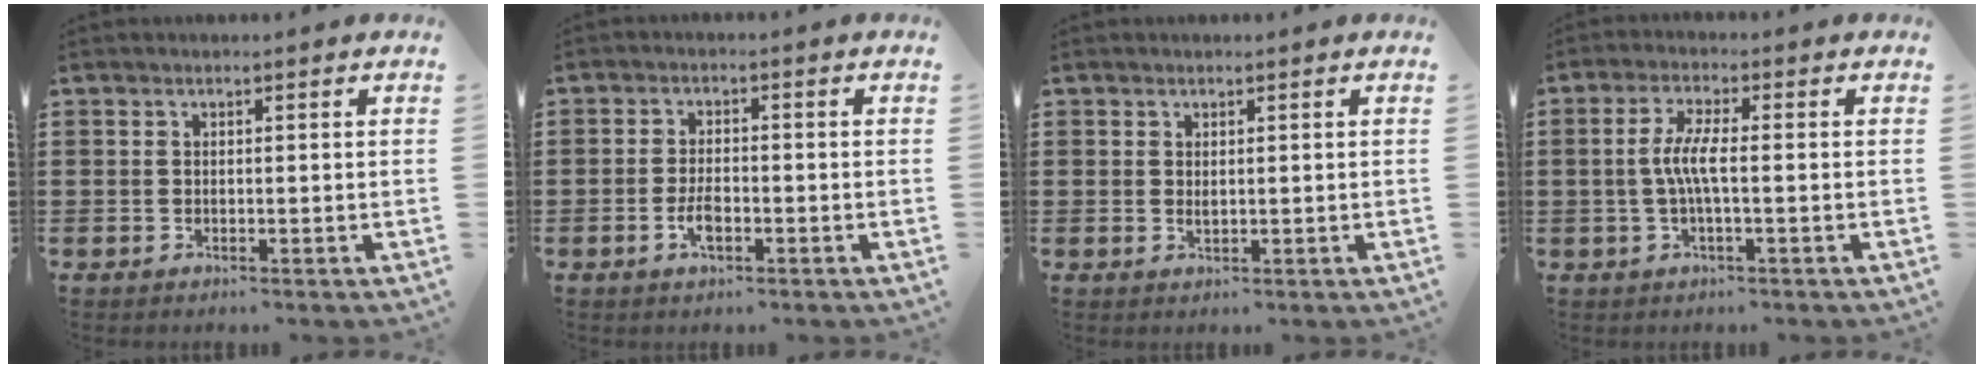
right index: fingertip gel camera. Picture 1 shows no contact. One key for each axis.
{"total": 3.1, "fx": -1.3, "fy": 1.2, "fz": 2.6, "tx": -0.060, "ty": -0.004, "tz": -0.027}
{"total": 0.6, "fx": 0.2, "fy": 0.3, "fz": 0.5, "tx": -0.010, "ty": 0.001, "tz": 0.004}
{"total": 4.8, "fx": -0.6, "fy": 0.8, "fz": 4.7, "tx": -0.106, "ty": -0.006, "tz": -0.021}